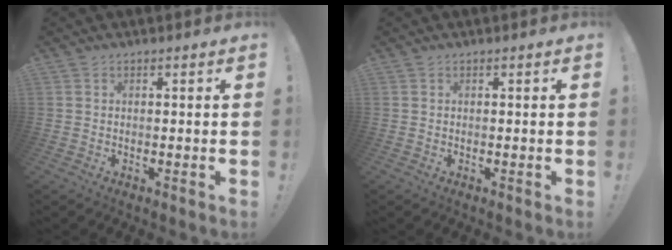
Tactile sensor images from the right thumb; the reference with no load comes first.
{"total": 0.0}